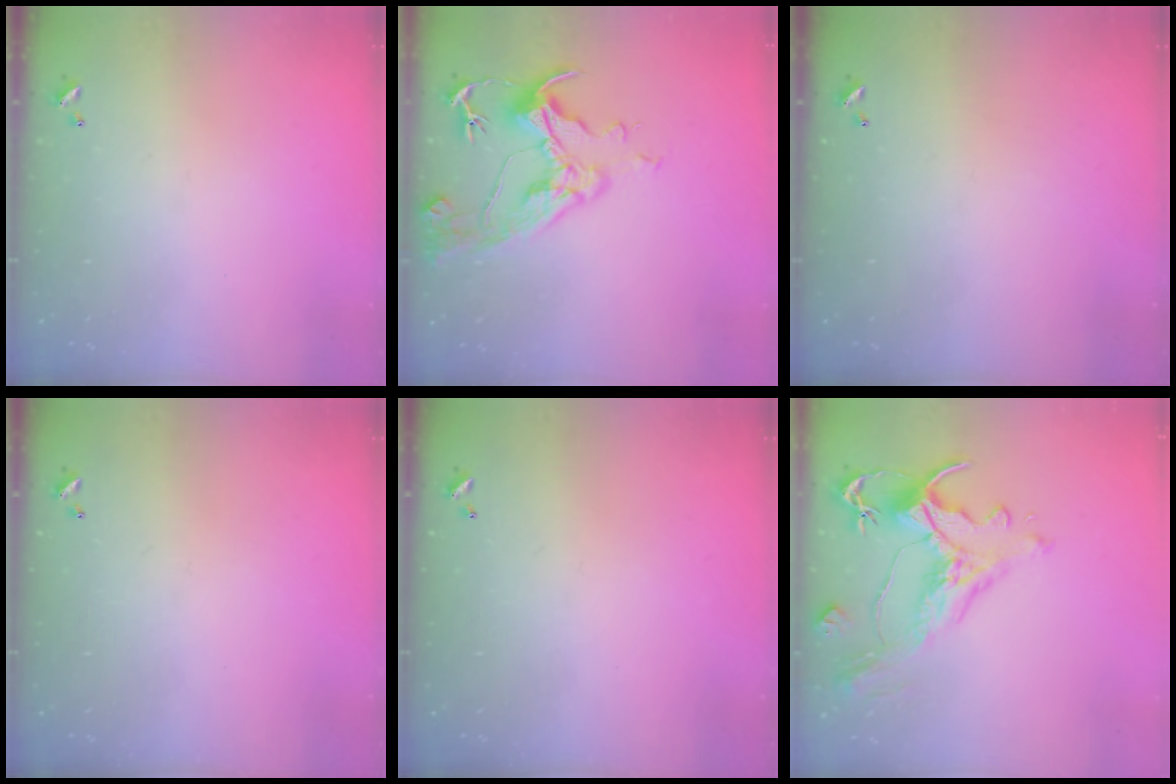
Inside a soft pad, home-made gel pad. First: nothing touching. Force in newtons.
{"total": 8.7, "press": 8.5, "slide": 1.4}
{"total": 0.0}
{"total": 0.0}
{"total": 0.0}
{"total": 1.6, "press": 0.8, "slide": 1.4}